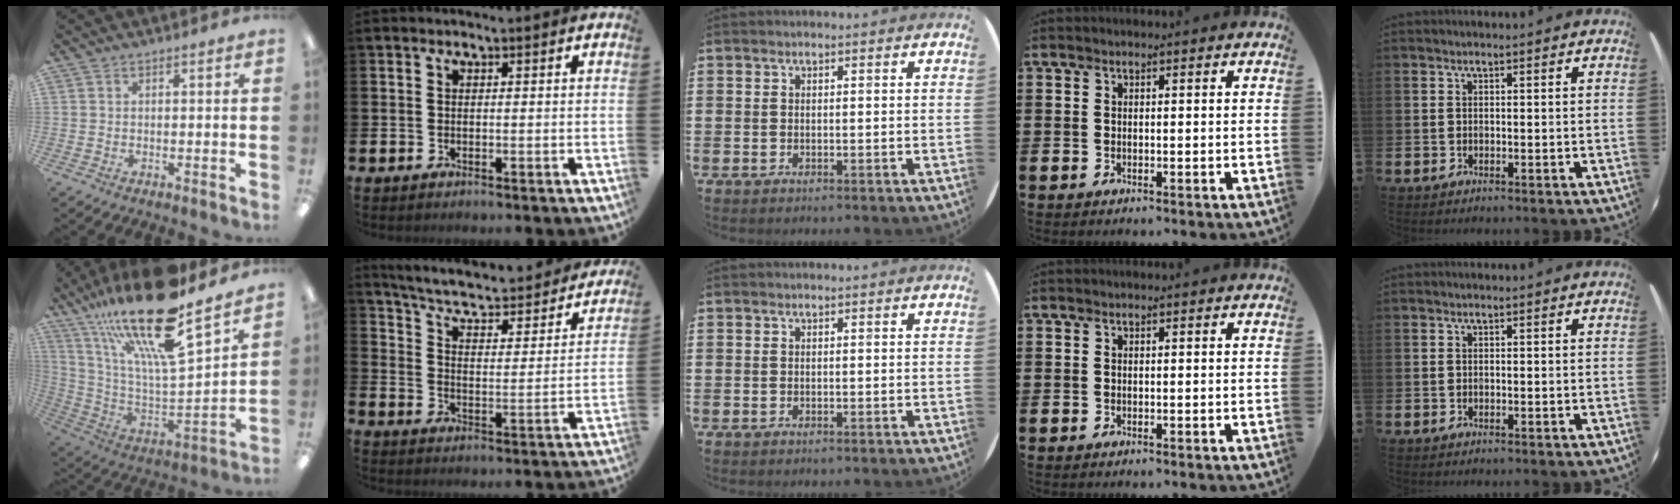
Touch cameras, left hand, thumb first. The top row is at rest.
{"thumb": {"total": 25.7, "force": [18.7, 6.2, 16.5], "torque": [-0.303, -0.125, 0.310]}, "index": {"total": 5.8, "force": [5.1, 1.3, 2.4], "torque": [-0.077, -0.041, 0.079]}}